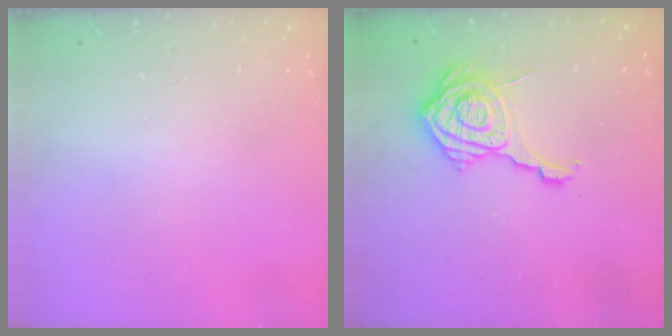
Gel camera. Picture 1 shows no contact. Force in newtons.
{"total": 14.4, "press": 14.4, "slide": 0.9}